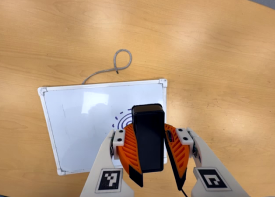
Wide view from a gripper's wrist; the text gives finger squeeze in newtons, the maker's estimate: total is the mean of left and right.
{"total": 10.8, "left": 11.0, "right": 10.6}